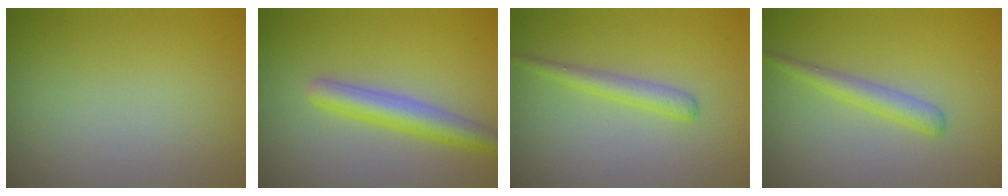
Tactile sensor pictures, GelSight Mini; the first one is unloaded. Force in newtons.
{"total": 3.8, "press": 3.8, "slide": 0.1}
{"total": 1.9, "press": 1.9, "slide": 0.1}
{"total": 2.1, "press": 2.1, "slide": 0.1}